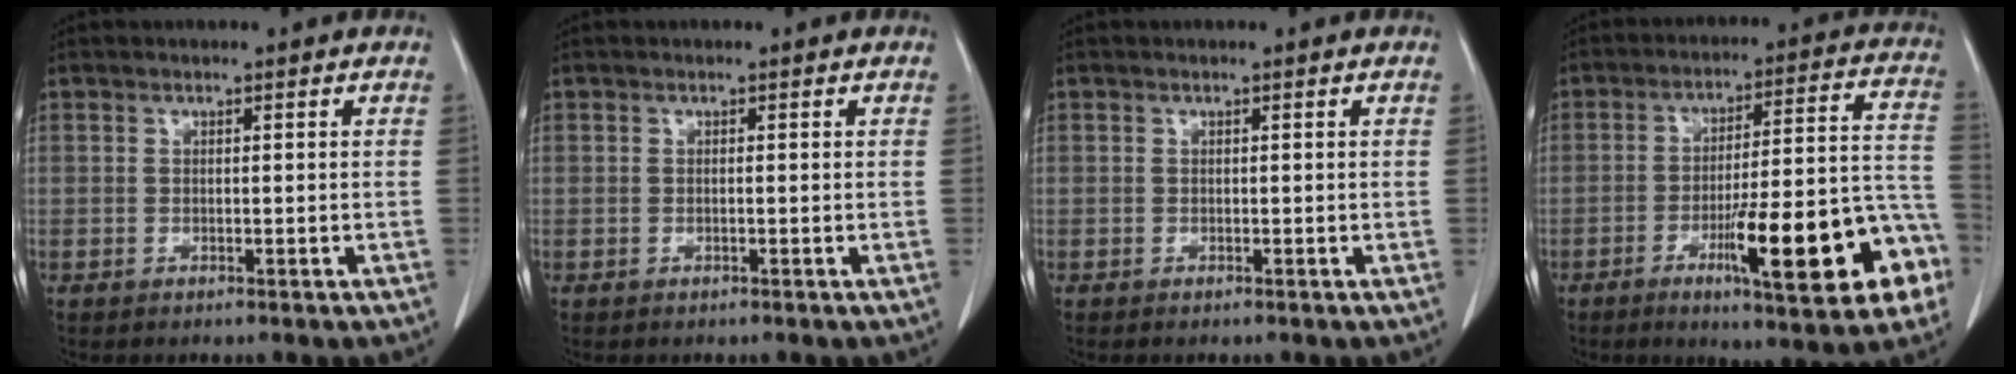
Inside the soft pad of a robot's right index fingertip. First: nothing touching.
{"total": 0.0}
{"total": 0.0}
{"total": 20.0, "force": [-7.9, 2.8, 18.2], "torque": [-0.206, 0.017, -0.102]}